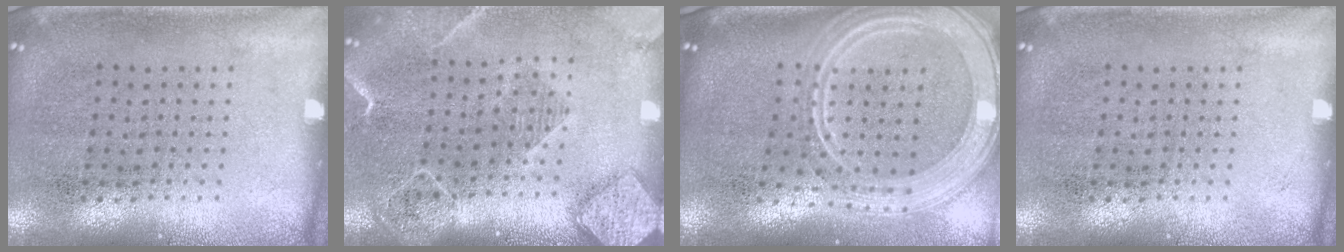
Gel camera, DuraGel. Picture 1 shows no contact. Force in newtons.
{"total": 2.1, "press": 1.9, "slide": 0.9}
{"total": 3.2, "press": 2.6, "slide": 1.9}
{"total": 0.0}